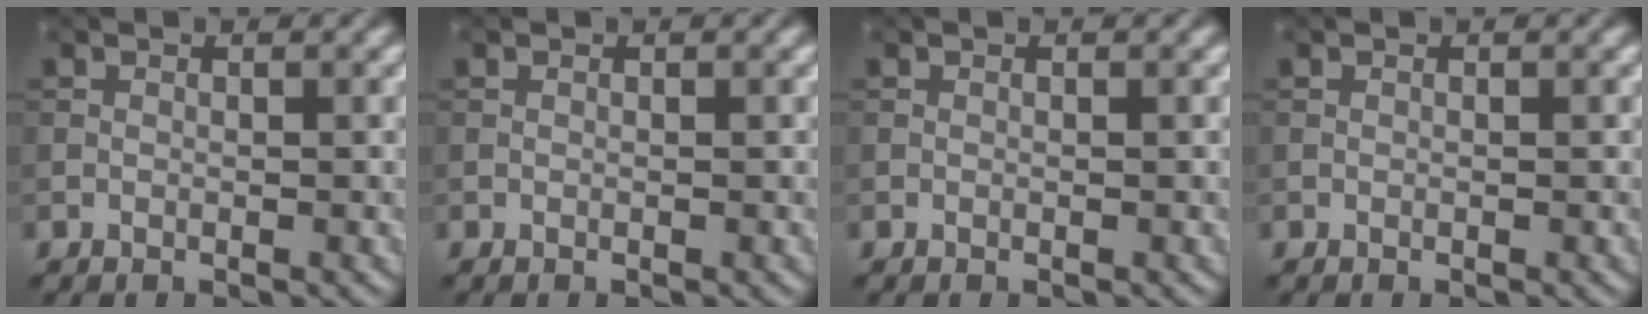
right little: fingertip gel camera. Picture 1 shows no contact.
{"total": 0.0}
{"total": 0.0}
{"total": 0.0}